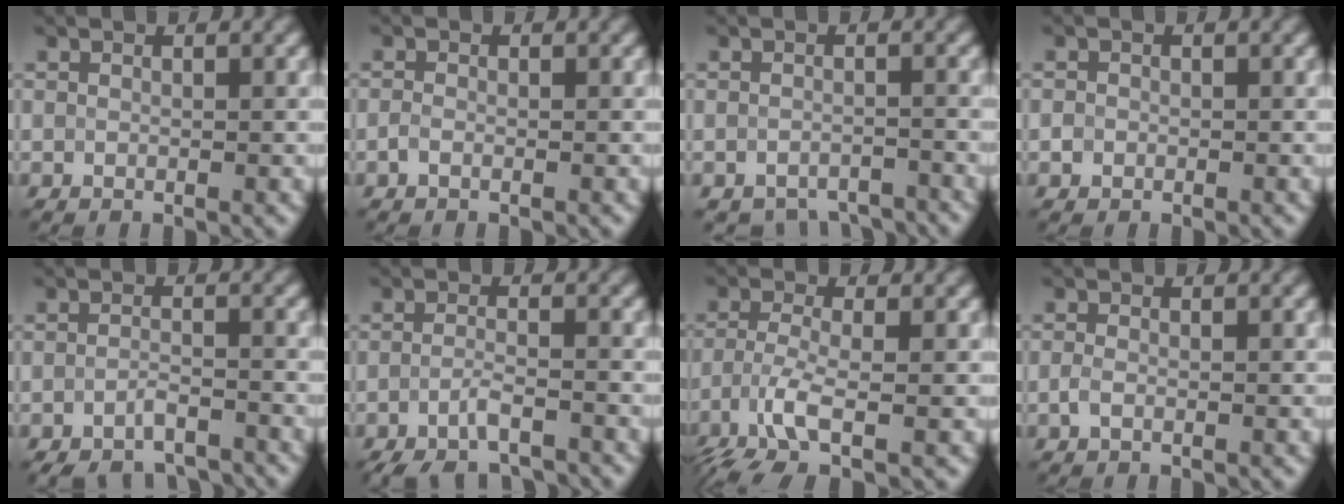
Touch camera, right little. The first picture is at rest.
{"total": 0.8, "force": [-0.5, 0.3, 0.5], "torque": [-0.012, -0.001, -0.013]}
{"total": 3.4, "force": [-3.2, 1.1, 0.5], "torque": [-0.002, -0.010, -0.045]}
{"total": 0.7, "force": [-0.3, 0.6, 0.1], "torque": [0.002, -0.003, -0.007]}
{"total": 3.5, "force": [-2.8, 1.2, 1.7], "torque": [-0.028, -0.007, -0.046]}
{"total": 4.3, "force": [-3.3, 1.2, 2.6], "torque": [-0.048, -0.009, -0.060]}
{"total": 4.3, "force": [-1.9, 1.1, 3.7], "torque": [-0.079, -0.004, -0.045]}
{"total": 1.0, "force": [-0.5, 0.4, 0.7], "torque": [-0.020, 0.000, -0.014]}